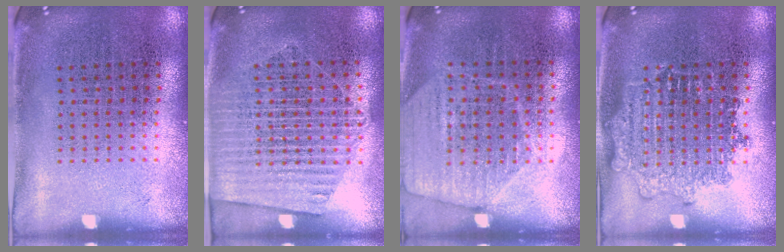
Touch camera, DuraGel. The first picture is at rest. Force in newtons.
{"total": 1.6, "press": 1.5, "slide": 0.6}
{"total": 1.8, "press": 1.6, "slide": 0.7}
{"total": 2.4, "press": 2.4, "slide": 0.3}